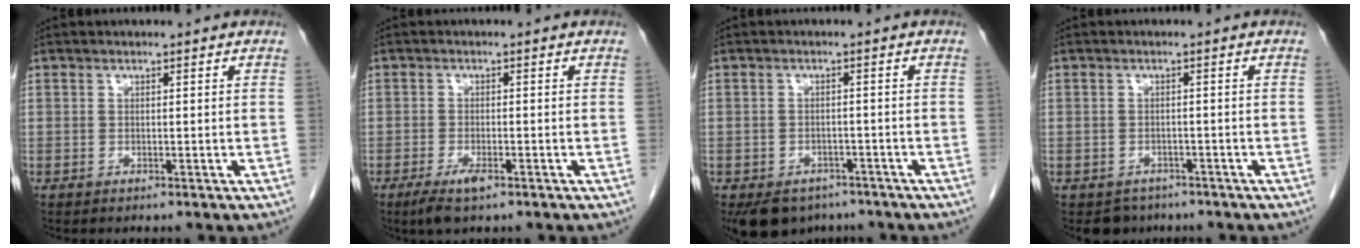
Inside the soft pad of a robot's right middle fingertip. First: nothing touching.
{"total": 3.5, "force": [-2.1, 0.8, 2.7], "torque": [-0.057, -0.005, -0.037]}
{"total": 7.8, "force": [-5.7, 4.8, 2.2], "torque": [-0.037, -0.003, -0.078]}
{"total": 3.3, "force": [-2.6, 2.1, 0.1], "torque": [-0.007, 0.002, -0.037]}